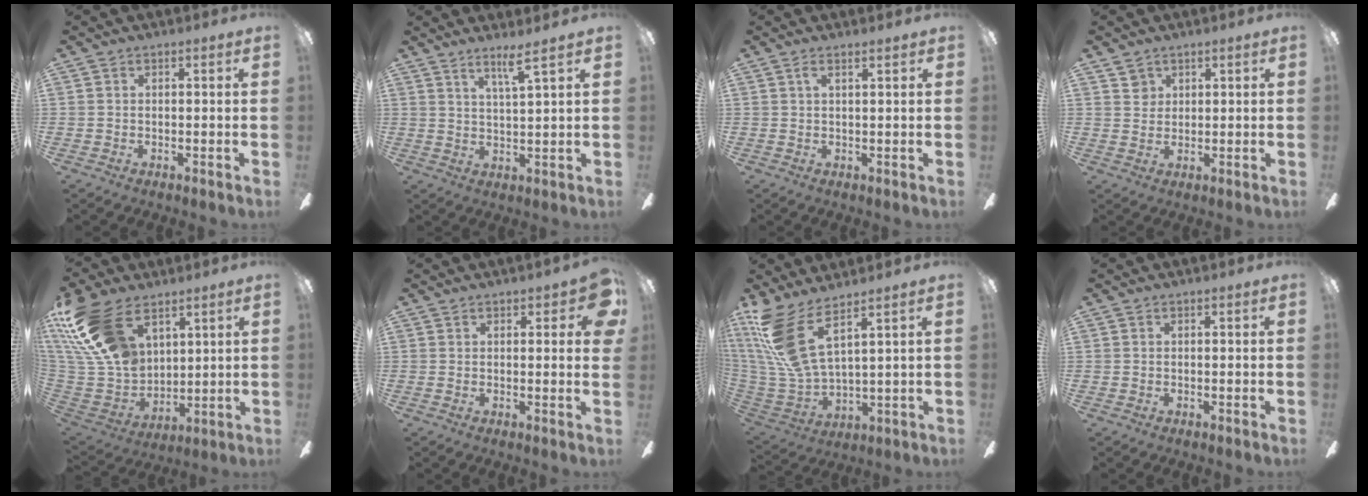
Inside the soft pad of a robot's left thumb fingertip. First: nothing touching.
{"total": 5.3, "force": [4.0, -0.5, 3.3], "torque": [-0.068, -0.018, 0.066]}
{"total": 1.8, "force": [1.1, 0.1, 1.4], "torque": [-0.031, 0.001, 0.019]}
{"total": 2.7, "force": [1.8, 2.0, 0.3], "torque": [0.005, -0.004, 0.032]}
{"total": 22.8, "force": [11.9, 13.6, 13.9], "torque": [-0.317, -0.050, 0.219]}
{"total": 5.9, "force": [2.4, 2.2, 5.0], "torque": [-0.046, -0.012, 0.034]}
{"total": 15.6, "force": [8.4, 5.0, 12.2], "torque": [-0.278, -0.051, 0.143]}
{"total": 0.0}